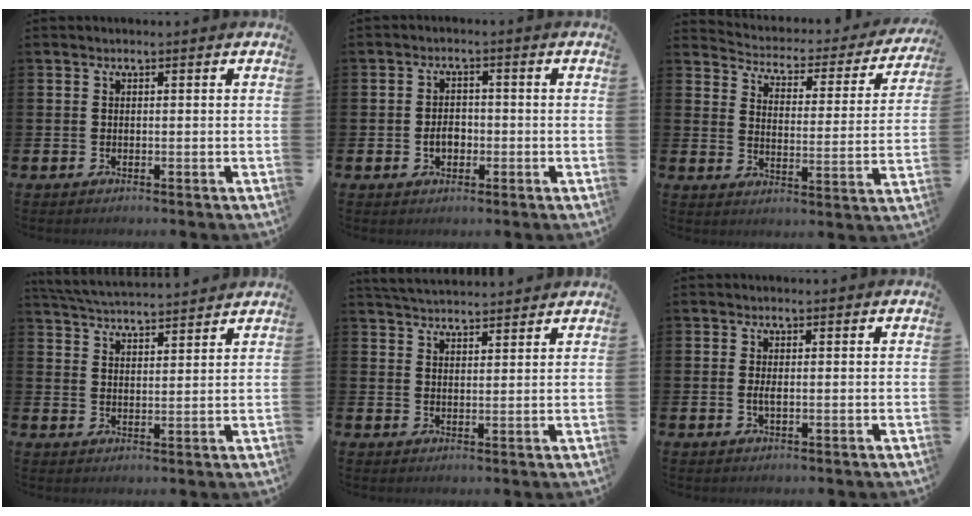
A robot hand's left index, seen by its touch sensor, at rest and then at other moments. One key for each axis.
{"total": 2.7, "fx": -0.7, "fy": 2.0, "fz": 1.8, "tx": -0.015, "ty": -0.004, "tz": -0.020}
{"total": 3.7, "fx": 3.3, "fy": 1.4, "fz": 0.5, "tx": -0.038, "ty": -0.032, "tz": 0.048}
{"total": 4.8, "fx": 4.8, "fy": 0.1, "fz": 0.2, "tx": -0.023, "ty": -0.030, "tz": 0.086}
{"total": 4.0, "fx": 4.0, "fy": 0.3, "fz": 0.2, "tx": -0.018, "ty": -0.016, "tz": 0.075}
{"total": 1.2, "fx": -0.1, "fy": 0.4, "fz": 1.2, "tx": -0.019, "ty": 0.001, "tz": -0.003}